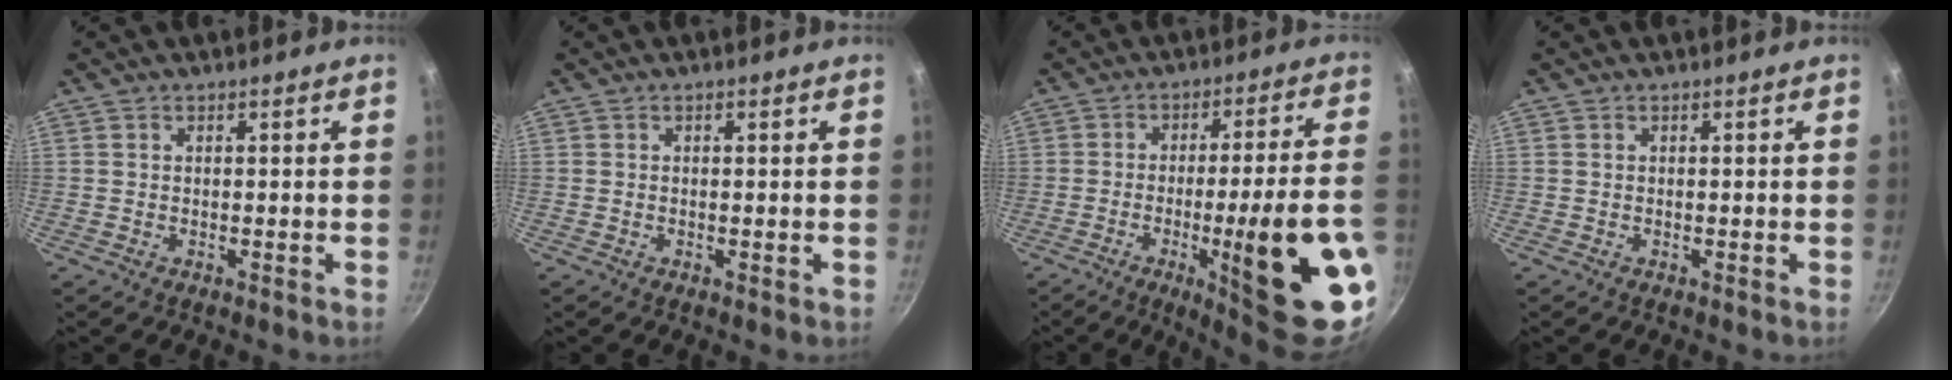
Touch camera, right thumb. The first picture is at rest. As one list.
[{"total": 0.6, "force": [0.1, 0.1, 0.5], "torque": [-0.010, 0.001, 0.001]}, {"total": 23.2, "force": [-7.2, 3.7, 21.8], "torque": [-0.280, 0.021, -0.091]}, {"total": 0.0}]